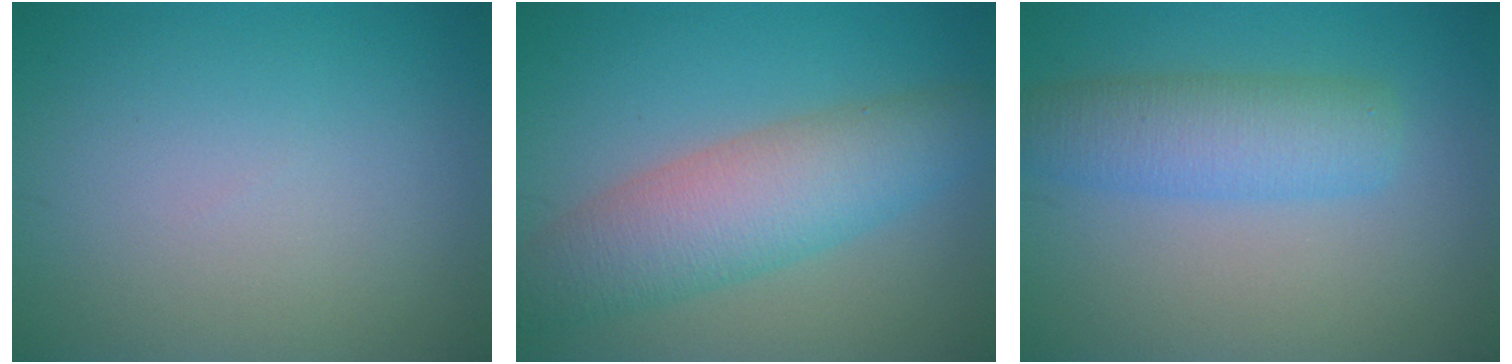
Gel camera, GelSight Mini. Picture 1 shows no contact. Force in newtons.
{"total": 6.8, "press": 6.8, "slide": 0.2}
{"total": 4.6, "press": 4.6, "slide": 0.2}